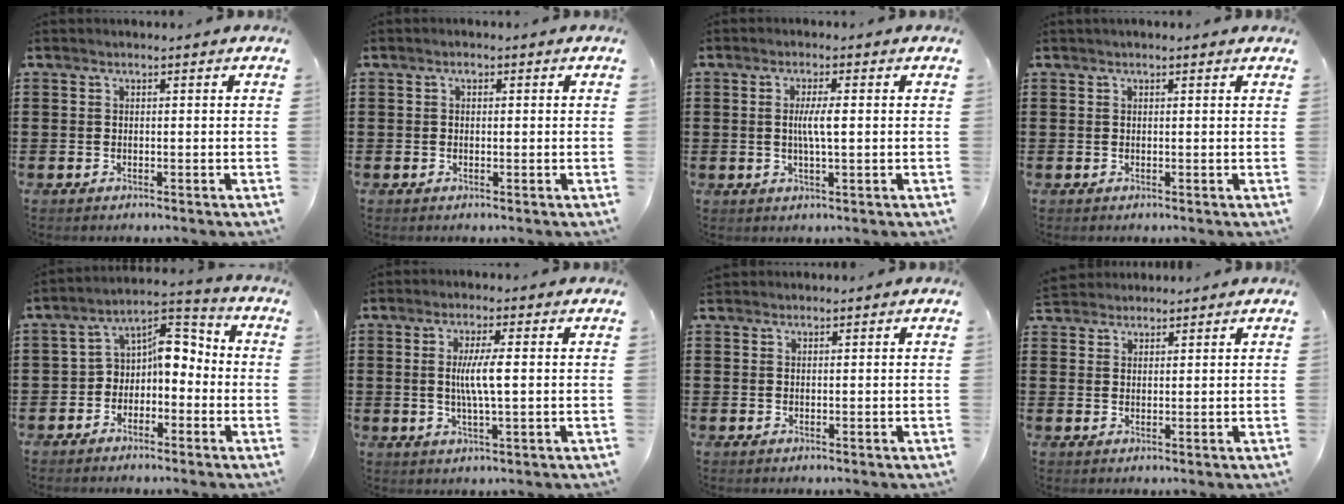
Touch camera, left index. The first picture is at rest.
{"total": 0.9, "force": [0.1, 0.6, 0.7], "torque": [-0.015, 0.006, 0.001]}
{"total": 3.7, "force": [0.2, 0.6, 3.7], "torque": [-0.069, -0.002, 0.001]}
{"total": 0.5, "force": [0.4, 0.2, 0.3], "torque": [-0.007, 0.003, 0.007]}
{"total": 5.5, "force": [-0.6, 4.2, 3.6], "torque": [-0.070, -0.002, -0.022]}
{"total": 5.2, "force": [0.4, 0.5, 5.2], "torque": [-0.096, -0.002, 0.004]}
{"total": 0.6, "force": [0.5, 0.3, 0.1], "torque": [-0.003, 0.001, 0.011]}
{"total": 2.2, "force": [2.0, 0.7, -0.2], "torque": [-0.003, 0.002, 0.041]}